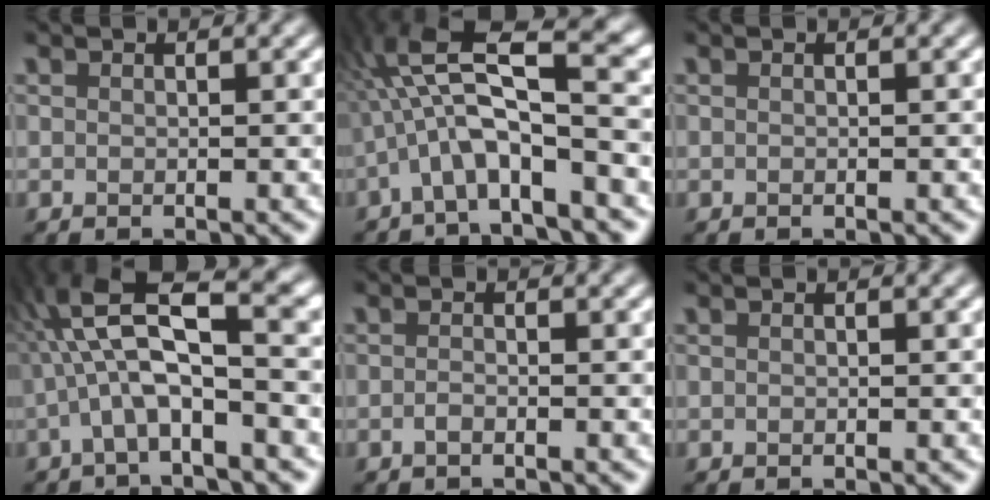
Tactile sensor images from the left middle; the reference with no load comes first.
{"total": 8.2, "force": [-1.4, 1.9, 7.8], "torque": [-0.148, 0.029, -0.037]}
{"total": 0.0}
{"total": 8.2, "force": [-0.6, 2.1, 7.9], "torque": [-0.155, 0.032, -0.024]}
{"total": 0.9, "force": [-0.6, 0.2, 0.6], "torque": [-0.012, 0.000, -0.012]}
{"total": 0.0}